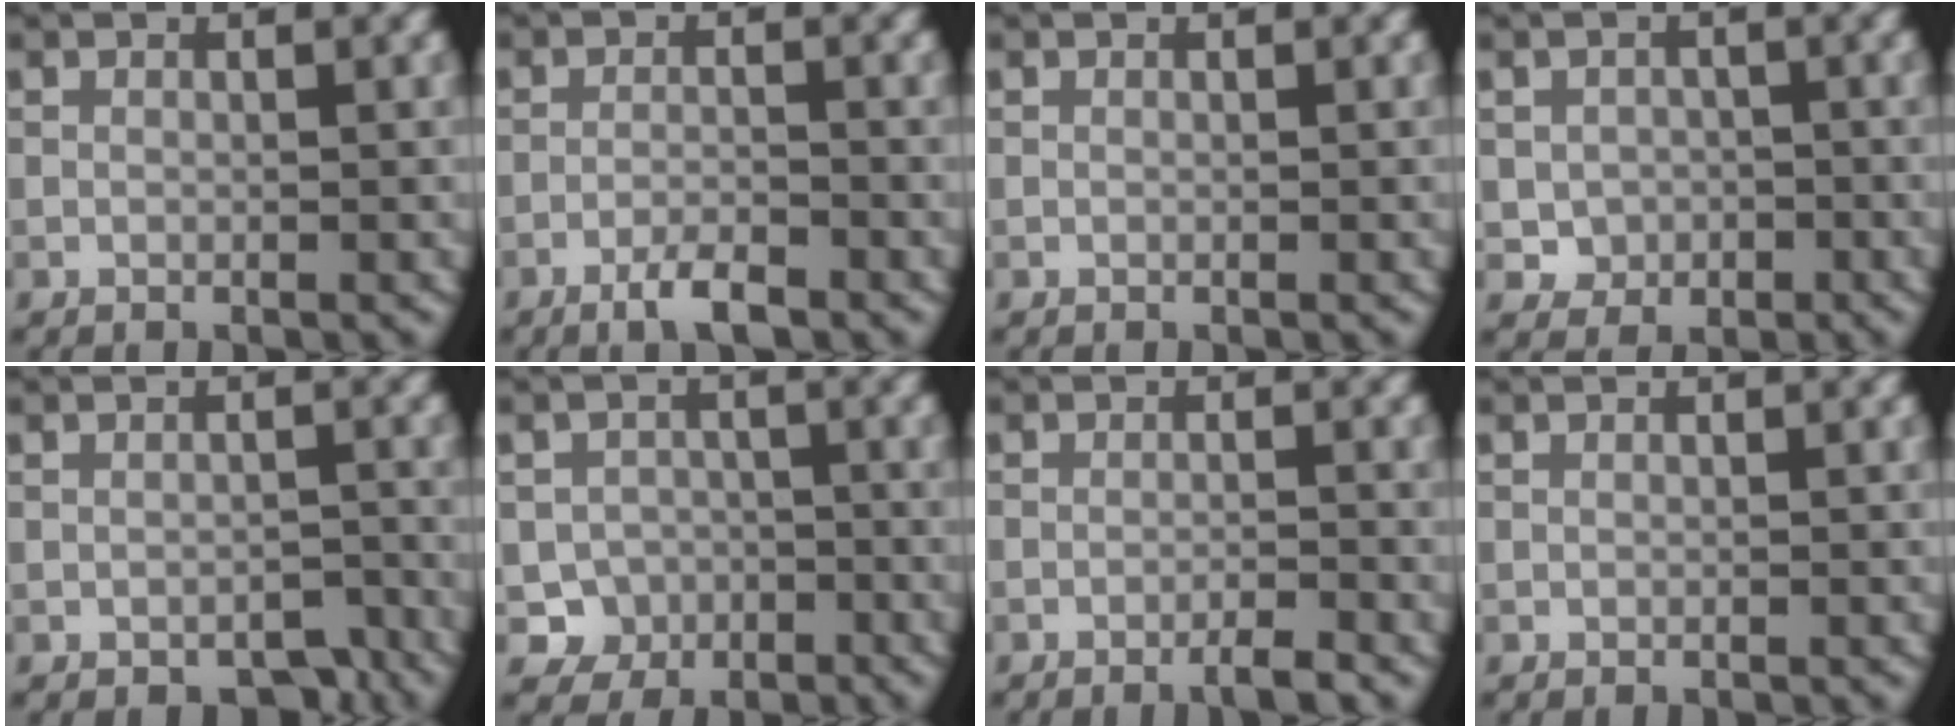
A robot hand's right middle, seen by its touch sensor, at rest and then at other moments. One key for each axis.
{"total": 2.7, "fx": -1.9, "fy": 0.5, "fz": 1.8, "tx": -0.035, "ty": 0.001, "tz": -0.040}
{"total": 0.0}
{"total": 2.3, "fx": -0.4, "fy": 2.2, "fz": 0.7, "tx": -0.008, "ty": -0.005, "tz": -0.009}
{"total": 2.4, "fx": -1.7, "fy": 1.2, "fz": 1.2, "tx": -0.014, "ty": -0.003, "tz": -0.020}
{"total": 3.2, "fx": -1.5, "fy": 2.8, "fz": 0.4, "tx": 0.008, "ty": 0.004, "tz": -0.025}
{"total": 1.9, "fx": -1.3, "fy": 0.2, "fz": 1.3, "tx": -0.017, "ty": -0.001, "tz": -0.027}
{"total": 0.0}